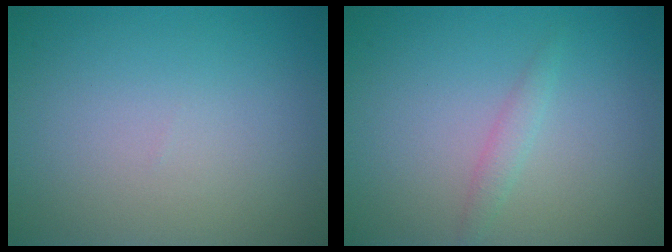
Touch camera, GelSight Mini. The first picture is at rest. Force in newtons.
{"total": 1.2, "press": 1.2, "slide": 0.1}